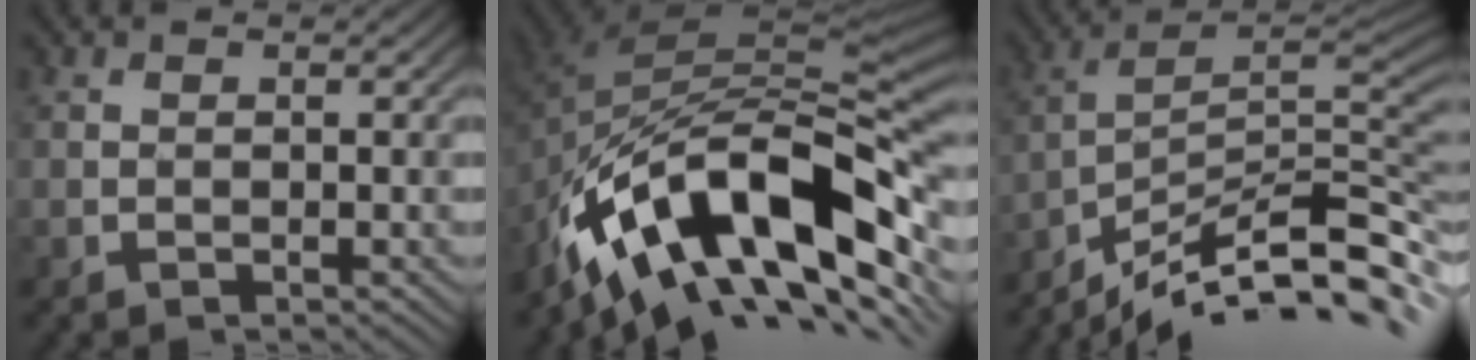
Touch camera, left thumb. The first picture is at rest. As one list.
[{"total": 16.1, "force": [-6.7, 7.7, 12.4], "torque": [-0.218, -0.009, -0.121]}, {"total": 12.9, "force": [-8.9, 2.5, 8.9], "torque": [-0.156, 0.008, -0.146]}]